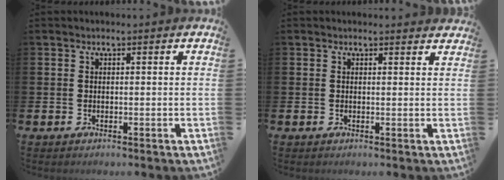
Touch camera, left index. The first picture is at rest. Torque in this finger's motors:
{"motor_torque": [0.93, -1.21, 0.18, 0.01]}